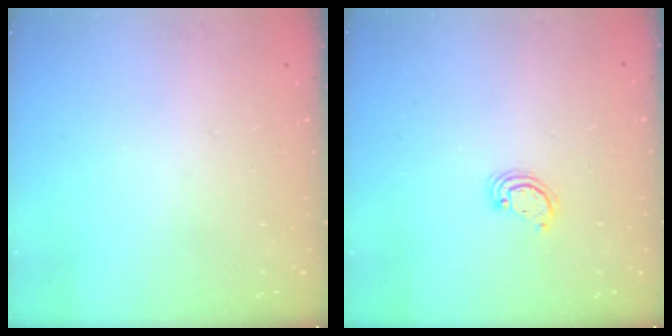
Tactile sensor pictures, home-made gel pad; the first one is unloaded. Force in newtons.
{"total": 2.6, "press": 2.6, "slide": 0.3}